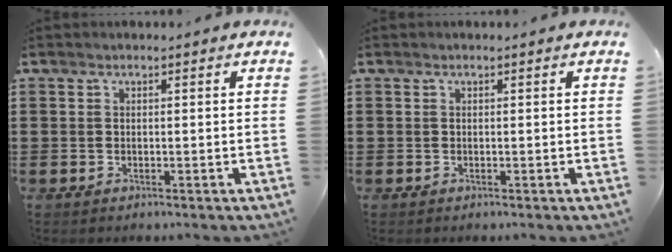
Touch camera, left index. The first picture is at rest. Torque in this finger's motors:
{"motor_torque": [0.00, 0.00, 0.00, 0.00]}